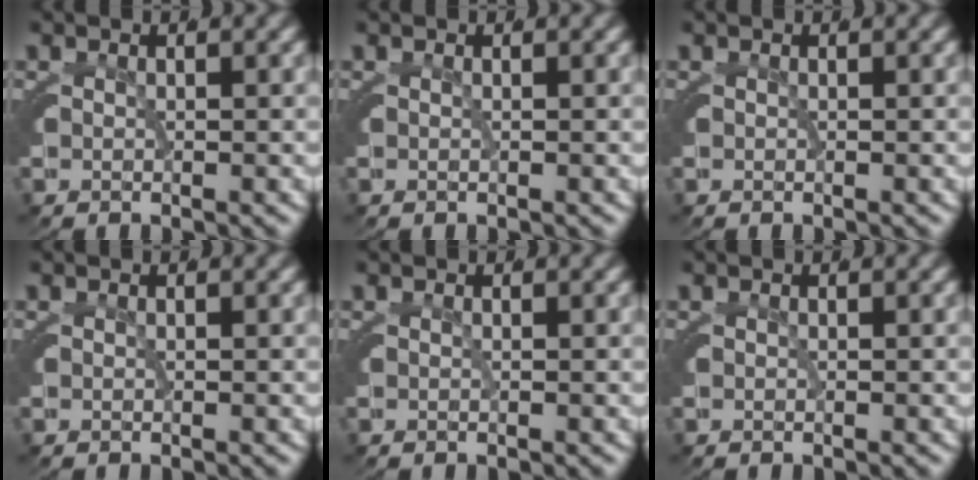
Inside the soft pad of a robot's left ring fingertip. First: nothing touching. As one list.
[{"total": 0.0}, {"total": 0.0}, {"total": 0.0}, {"total": 0.0}, {"total": 0.0}]